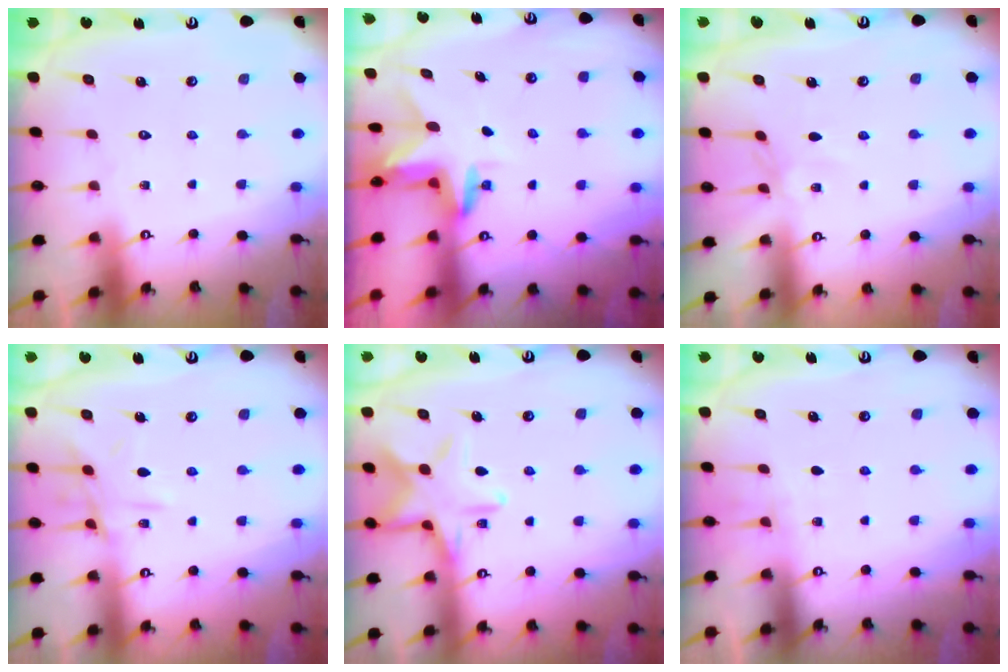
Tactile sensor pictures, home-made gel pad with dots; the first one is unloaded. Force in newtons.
{"total": 3.0, "press": 3.0, "slide": 0.2}
{"total": 2.1, "press": 2.1, "slide": 0.5}
{"total": 9.3, "press": 9.3, "slide": 0.8}
{"total": 14.3, "press": 14.3, "slide": 1.0}
{"total": 2.7, "press": 2.6, "slide": 0.7}